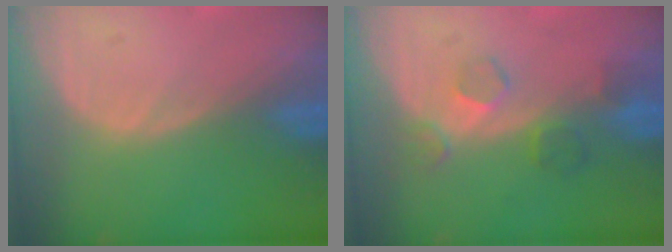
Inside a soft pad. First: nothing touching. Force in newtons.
{"total": 4.3, "press": 3.9, "slide": 1.7}